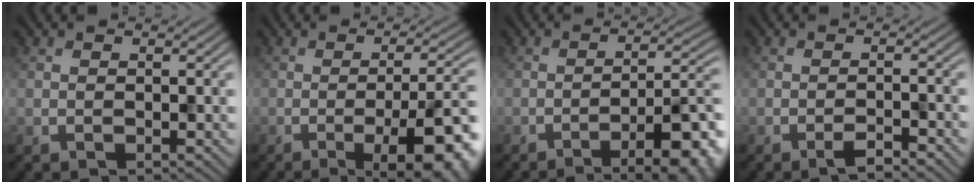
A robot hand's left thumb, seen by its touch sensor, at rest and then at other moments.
{"total": 11.9, "force": [-4.7, 3.3, 10.4], "torque": [-0.125, 0.003, -0.066]}
{"total": 12.1, "force": [-7.0, 2.9, 9.4], "torque": [-0.127, 0.015, -0.098]}
{"total": 2.4, "force": [-1.8, 0.1, 1.6], "torque": [-0.026, 0.006, -0.037]}